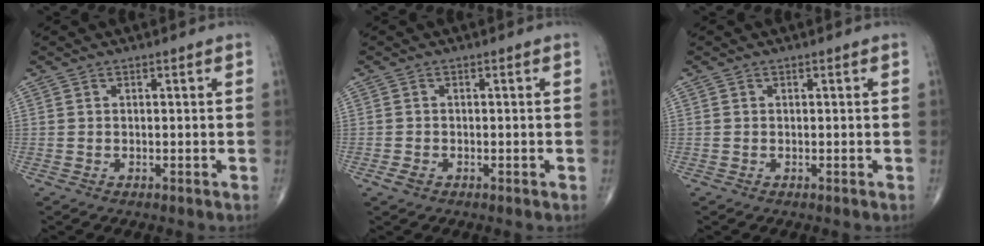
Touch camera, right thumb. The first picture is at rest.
{"total": 1.5, "force": [-0.8, 0.9, 0.9], "torque": [-0.019, 0.001, -0.015]}
{"total": 0.0}